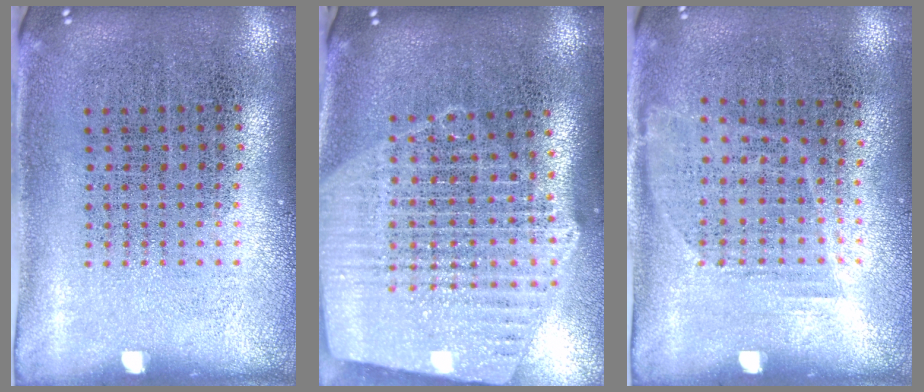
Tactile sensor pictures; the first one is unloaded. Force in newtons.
{"total": 2.6, "press": 2.2, "slide": 1.4}
{"total": 1.1, "press": 0.8, "slide": 0.7}